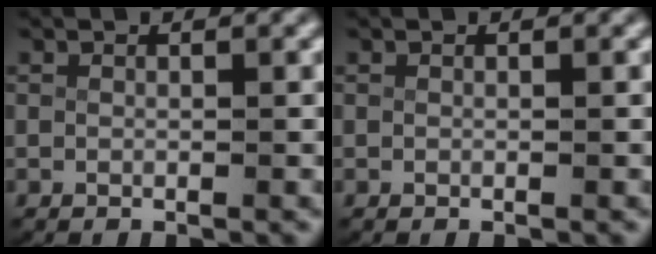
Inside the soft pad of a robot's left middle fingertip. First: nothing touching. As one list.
[{"total": 0.0}]